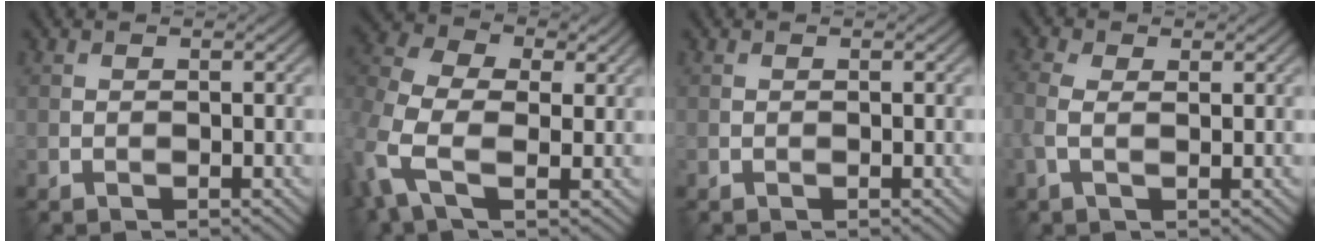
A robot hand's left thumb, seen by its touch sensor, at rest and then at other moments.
{"total": 8.7, "force": [-0.3, 5.4, 6.9], "torque": [-0.183, 0.009, -0.020]}
{"total": 0.0}
{"total": 2.9, "force": [0.2, 1.4, 2.5], "torque": [-0.071, 0.006, 0.000]}